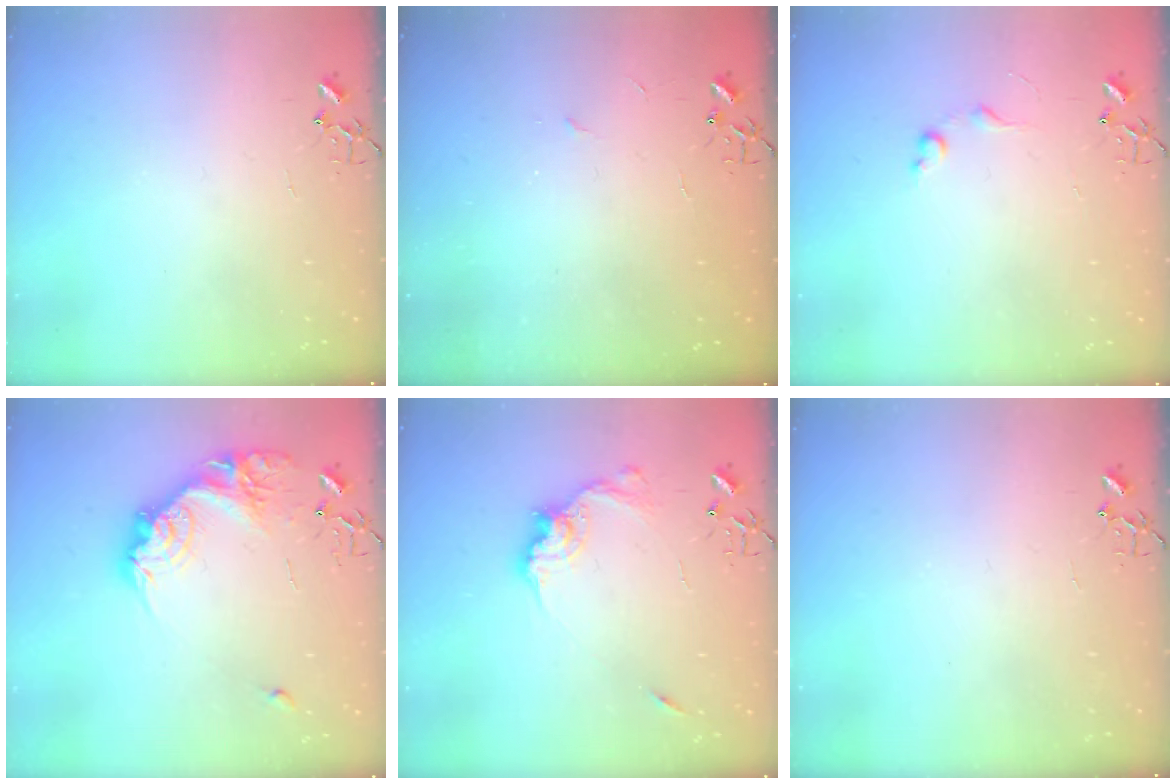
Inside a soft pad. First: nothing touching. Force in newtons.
{"total": 2.3, "press": 2.3, "slide": 0.4}
{"total": 6.1, "press": 6.0, "slide": 0.7}
{"total": 19.5, "press": 19.5, "slide": 1.4}
{"total": 13.1, "press": 13.1, "slide": 1.0}
{"total": 0.0}